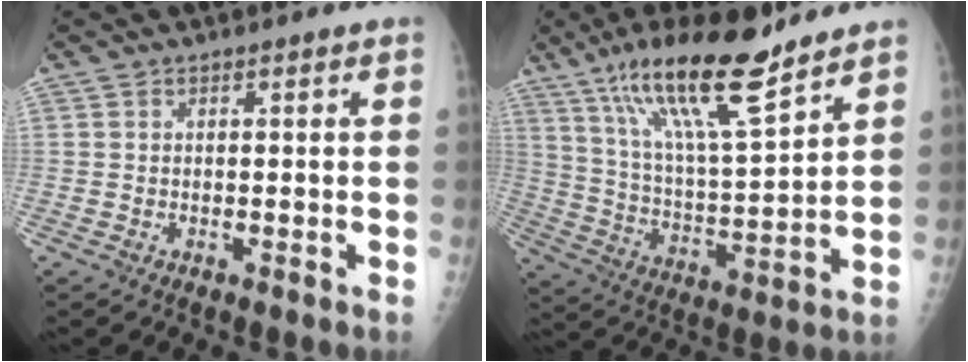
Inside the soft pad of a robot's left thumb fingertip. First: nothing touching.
{"total": 18.8, "force": [13.2, 3.6, 12.9], "torque": [-0.214, -0.063, 0.240]}